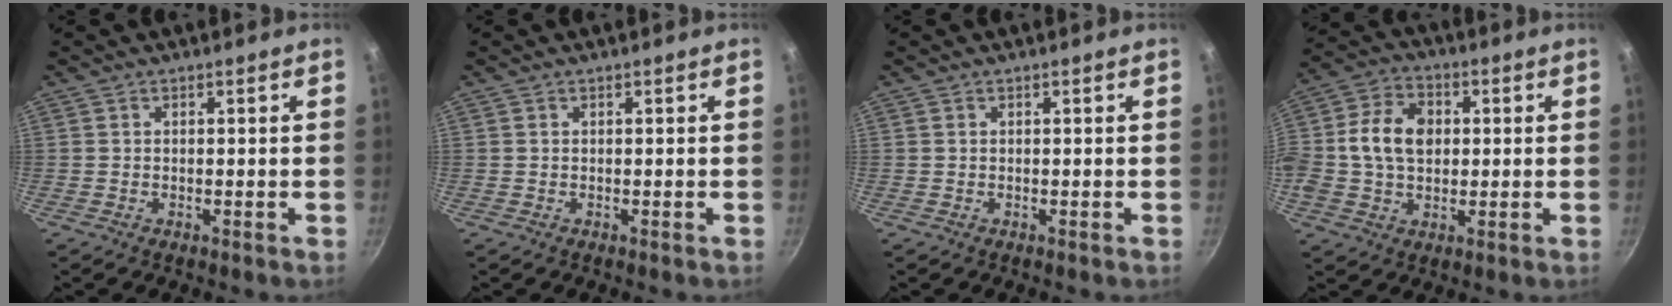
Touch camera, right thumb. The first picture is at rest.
{"total": 0.0}
{"total": 0.0}
{"total": 12.8, "force": [1.1, 9.3, 8.7], "torque": [-0.145, 0.016, 0.002]}